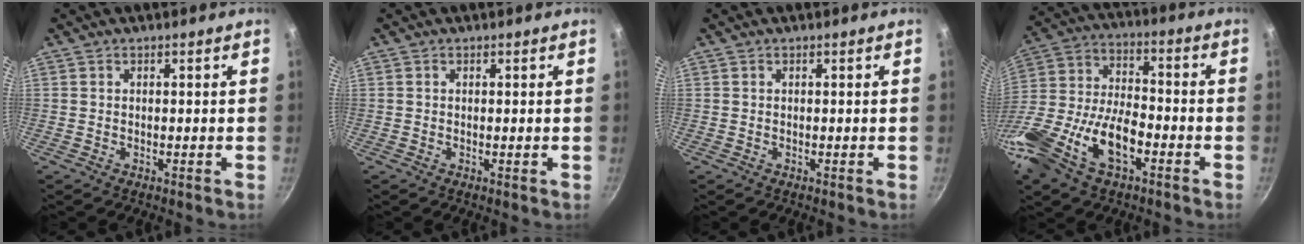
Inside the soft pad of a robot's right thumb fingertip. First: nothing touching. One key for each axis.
{"total": 0.0}
{"total": 0.0}
{"total": 20.6, "fx": -8.3, "fy": 10.6, "fz": 15.6, "tx": -0.305, "ty": 0.021, "tz": -0.169}